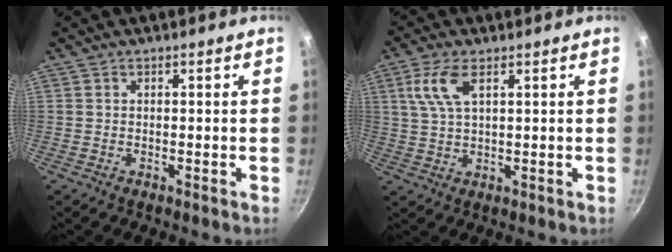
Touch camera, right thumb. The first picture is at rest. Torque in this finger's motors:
{"motor_torque": [-0.80, 0.91, 0.08, -0.08, 0.19]}